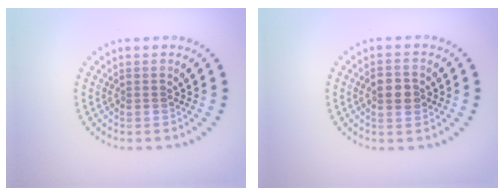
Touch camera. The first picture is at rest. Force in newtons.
{"total": 2.8, "press": 2.8, "slide": 0.1}